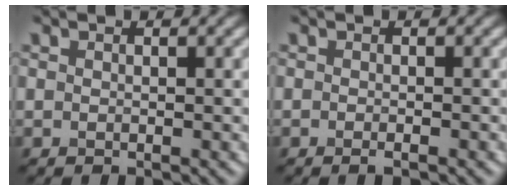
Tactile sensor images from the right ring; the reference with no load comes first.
{"total": 0.8, "force": [-0.4, 0.1, 0.7], "torque": [-0.009, -0.003, -0.008]}